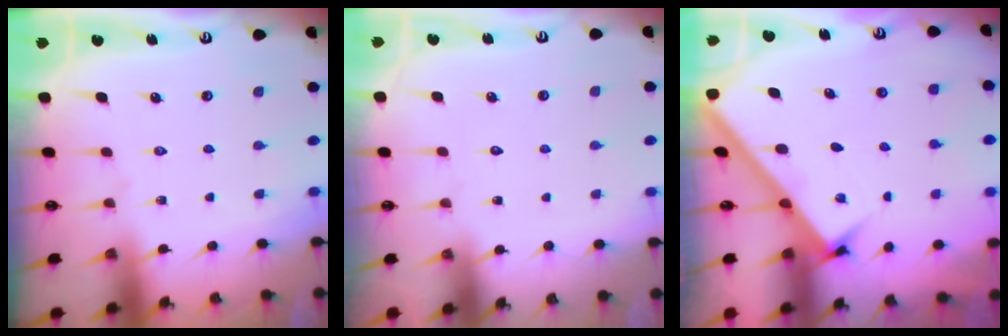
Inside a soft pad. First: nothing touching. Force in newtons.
{"total": 1.4, "press": 1.4, "slide": 0.1}
{"total": 2.4, "press": 2.4, "slide": 0.3}